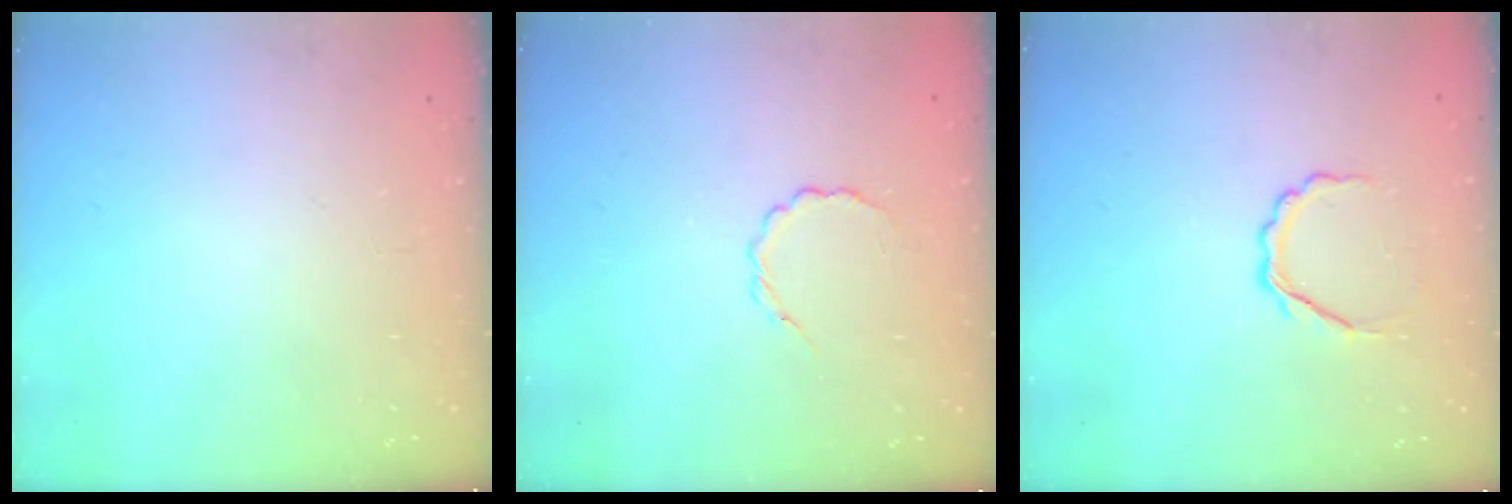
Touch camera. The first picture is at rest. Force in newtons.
{"total": 2.9, "press": 2.7, "slide": 1.0}
{"total": 4.7, "press": 4.6, "slide": 1.3}